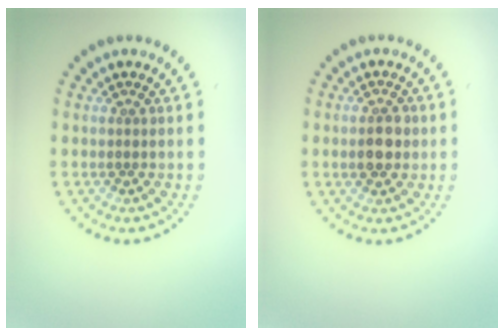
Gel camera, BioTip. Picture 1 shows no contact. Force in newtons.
{"total": 2.8, "press": 2.8, "slide": 0.1}